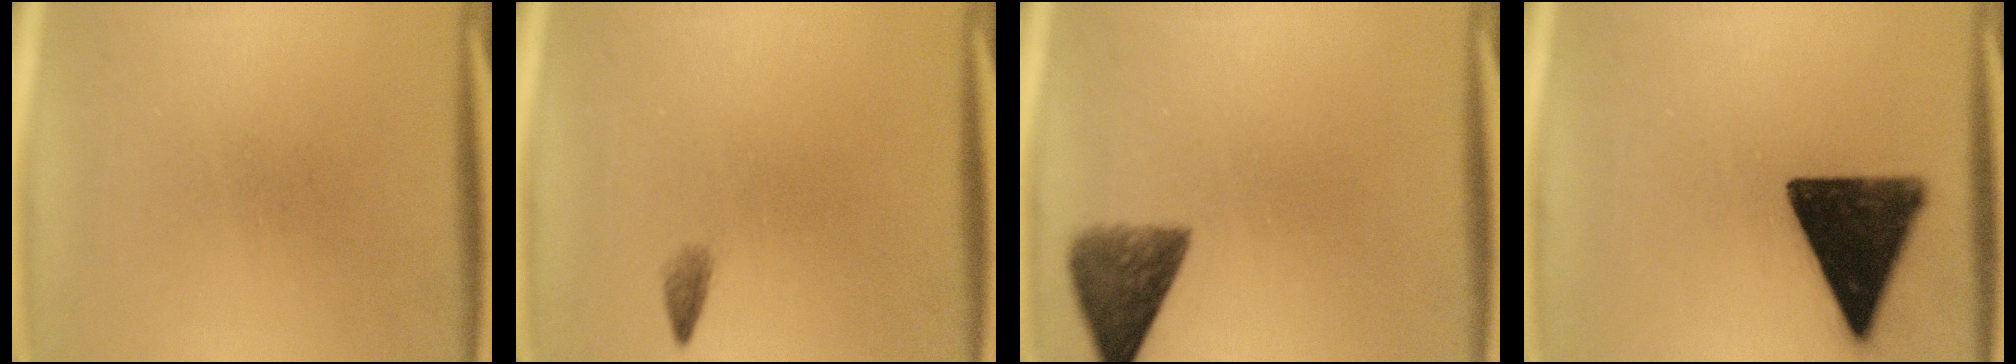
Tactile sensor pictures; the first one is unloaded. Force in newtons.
{"total": 1.0}
{"total": 6.5}
{"total": 15.5}